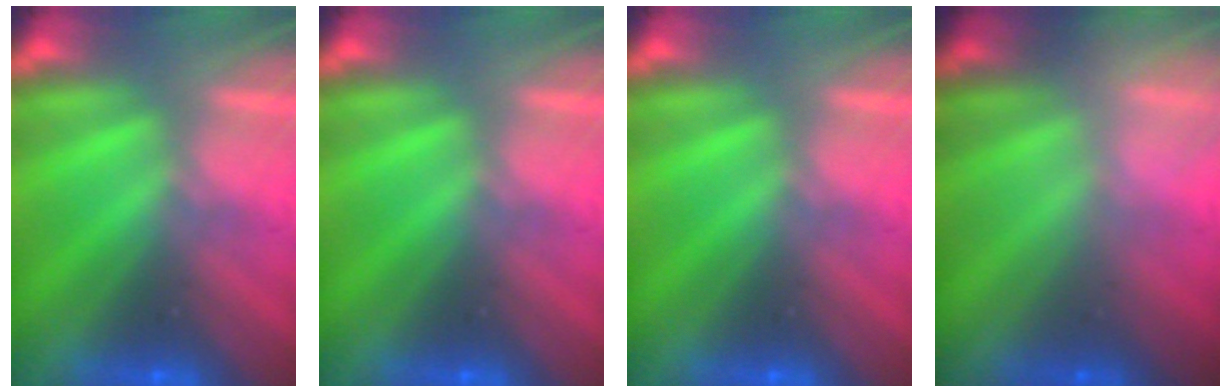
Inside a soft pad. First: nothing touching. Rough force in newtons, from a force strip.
{"total": 0.0}
{"total": 0.0}
{"total": 2.4}